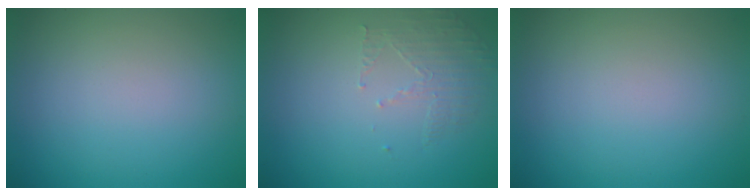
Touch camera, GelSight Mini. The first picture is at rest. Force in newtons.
{"total": 1.6, "press": 0.7, "slide": 1.4}
{"total": 0.0}